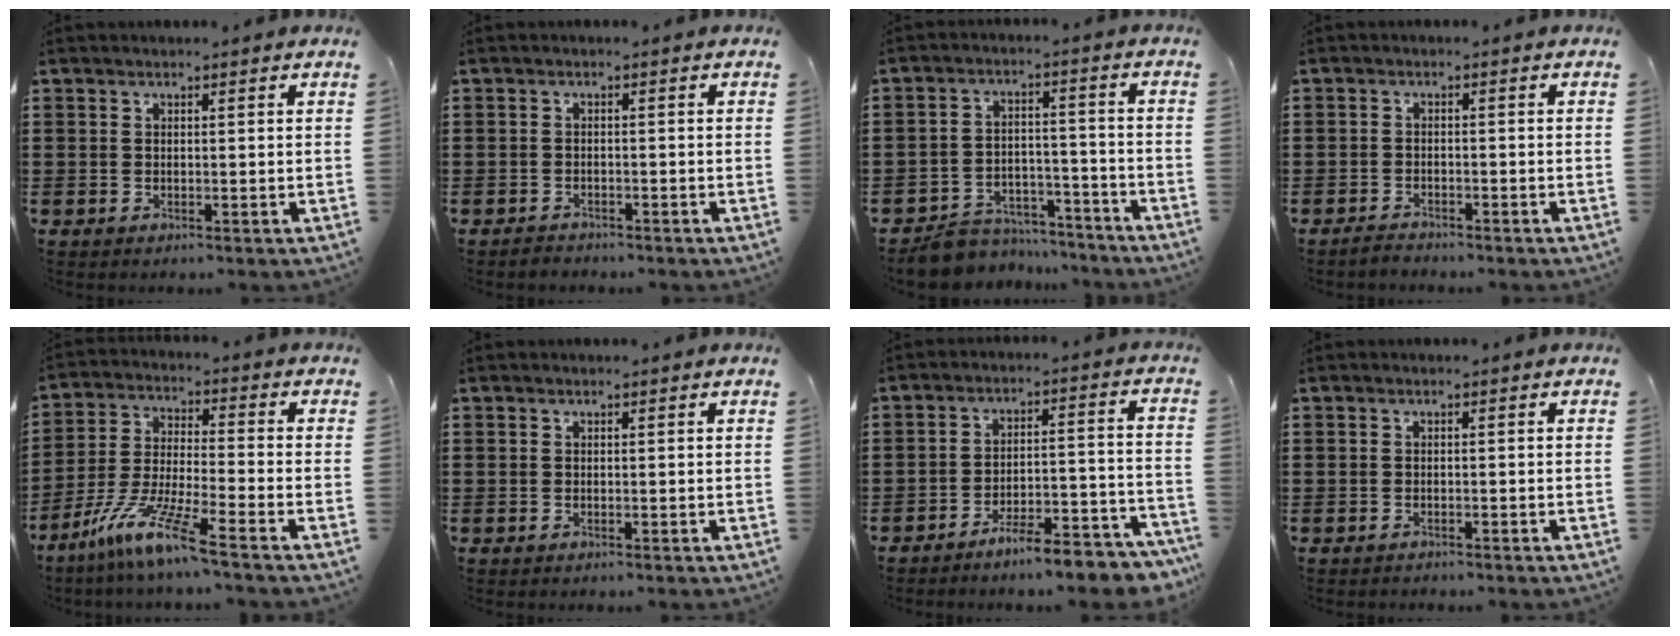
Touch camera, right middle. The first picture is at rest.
{"total": 1.2, "force": [-1.2, 0.3, -0.1], "torque": [-0.003, 0.003, -0.027]}
{"total": 6.7, "force": [-6.4, 1.7, 0.6], "torque": [-0.011, 0.022, -0.127]}
{"total": 1.8, "force": [-1.7, 0.4, -0.1], "torque": [-0.003, 0.005, -0.038]}
{"total": 9.9, "force": [-7.6, -0.1, 6.3], "torque": [-0.138, -0.011, -0.154]}
{"total": 0.0}
{"total": 7.3, "force": [-6.8, 0.3, 2.6], "torque": [-0.040, 0.007, -0.129]}
{"total": 0.6, "force": [-0.6, 0.1, 0.0], "torque": [0.000, 0.001, -0.013]}